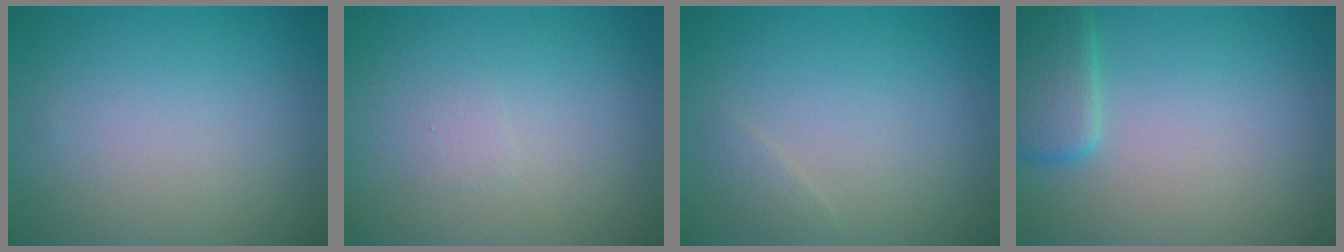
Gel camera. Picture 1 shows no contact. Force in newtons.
{"total": 0.6, "press": 0.6, "slide": 0.1}
{"total": 0.9, "press": 0.9, "slide": 0.0}
{"total": 3.1, "press": 3.1, "slide": 0.2}